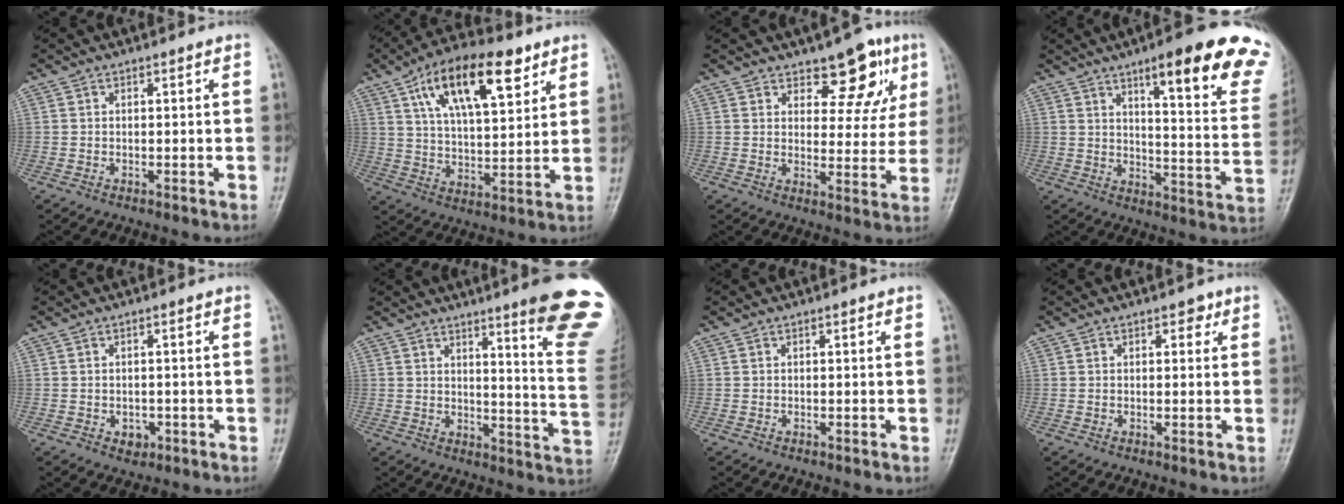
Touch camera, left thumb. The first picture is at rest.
{"total": 17.7, "force": [8.8, 7.4, 13.4], "torque": [-0.193, -0.022, 0.151]}
{"total": 10.2, "force": [6.1, 5.3, 6.3], "torque": [-0.032, -0.031, 0.082]}
{"total": 22.0, "force": [13.6, 4.3, 16.8], "torque": [-0.188, -0.056, 0.173]}
{"total": 2.4, "force": [-0.8, 1.9, 1.2], "torque": [-0.005, 0.003, -0.005]}
{"total": 18.2, "force": [12.3, 1.2, 13.3], "torque": [-0.138, -0.087, 0.148]}
{"total": 0.0}
{"total": 1.9, "force": [1.0, 1.2, 1.1], "torque": [-0.001, -0.001, 0.010]}